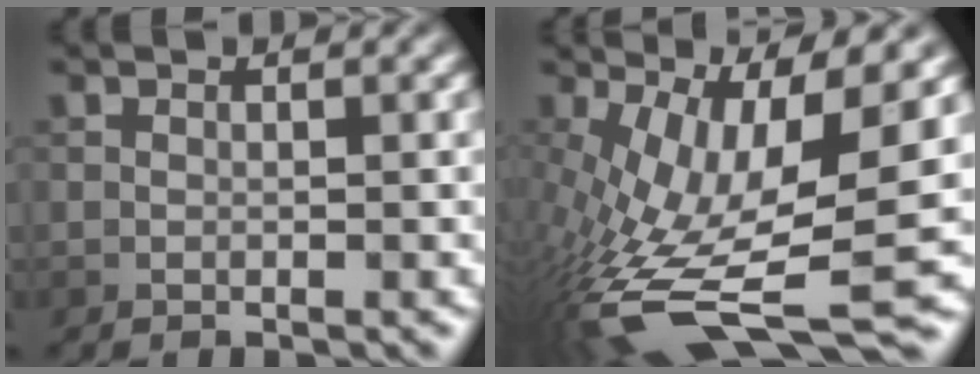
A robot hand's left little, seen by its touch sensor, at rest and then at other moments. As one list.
[{"total": 15.5, "force": [-3.2, 5.2, 14.3], "torque": [-0.279, -0.020, -0.047]}]